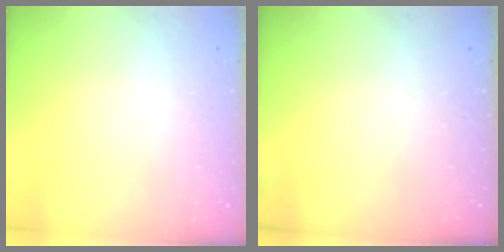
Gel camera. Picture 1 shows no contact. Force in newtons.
{"total": 0.0}